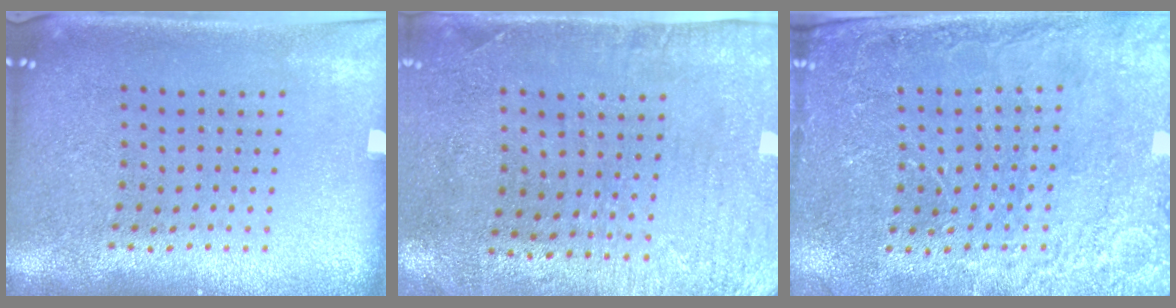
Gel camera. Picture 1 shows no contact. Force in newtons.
{"total": 2.9, "press": 2.3, "slide": 1.7}
{"total": 2.5, "press": 2.5, "slide": 0.5}